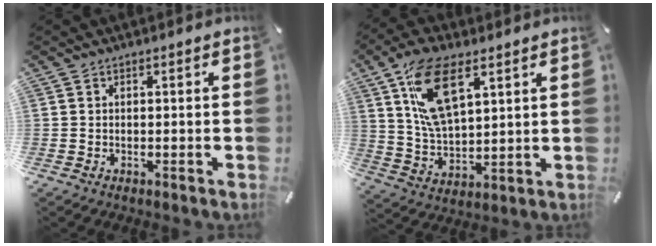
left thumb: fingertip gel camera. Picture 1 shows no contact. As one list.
[{"total": 14.5, "force": [7.3, 6.9, 10.4], "torque": [-0.239, -0.014, 0.131]}]